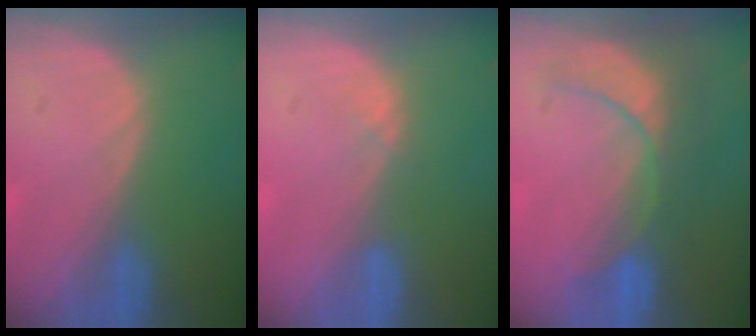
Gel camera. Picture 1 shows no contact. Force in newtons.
{"total": 1.3, "press": 1.1, "slide": 0.8}
{"total": 8.9, "press": 7.8, "slide": 4.2}